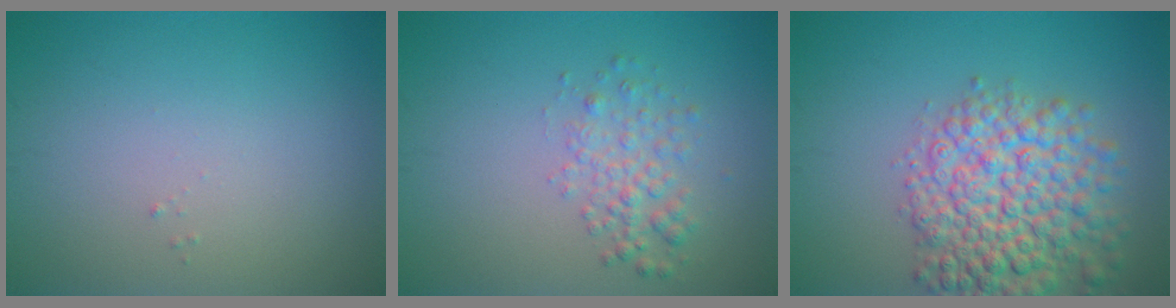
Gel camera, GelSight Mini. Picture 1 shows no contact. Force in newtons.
{"total": 2.4, "press": 2.4, "slide": 0.1}
{"total": 8.2, "press": 8.2, "slide": 0.3}